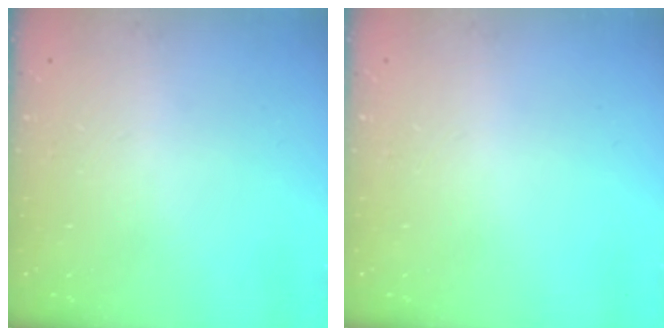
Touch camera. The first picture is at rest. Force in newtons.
{"total": 0.0}